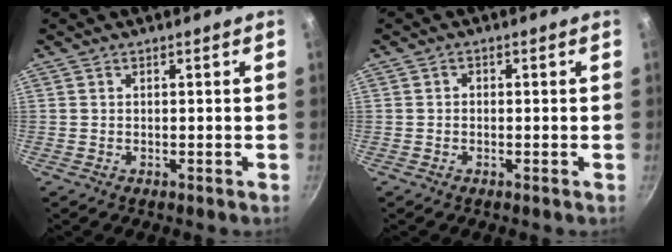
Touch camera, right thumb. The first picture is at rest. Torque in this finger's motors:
{"motor_torque": [-0.53, -0.41, -0.25, 0.34, -0.03]}